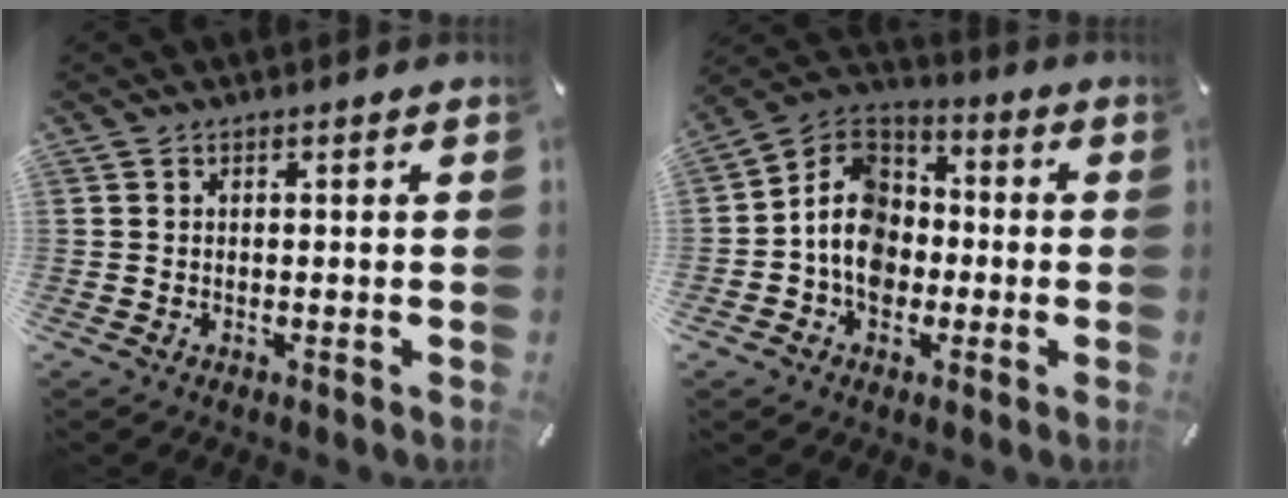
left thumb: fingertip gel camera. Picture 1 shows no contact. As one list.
[{"total": 11.6, "force": [-3.2, 9.7, 5.6], "torque": [-0.137, 0.025, -0.060]}]